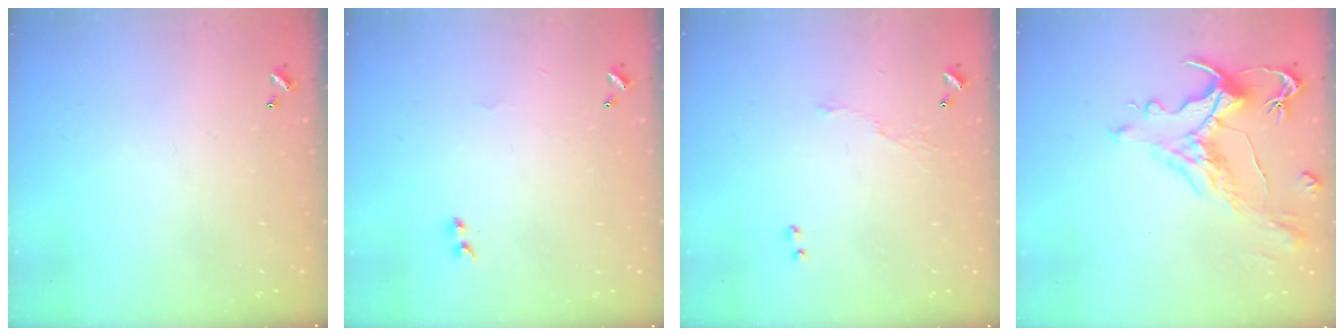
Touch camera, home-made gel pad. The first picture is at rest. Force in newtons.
{"total": 1.2, "press": 1.1, "slide": 0.5}
{"total": 5.9, "press": 5.8, "slide": 1.0}
{"total": 1.1, "press": 0.0, "slide": 1.1}